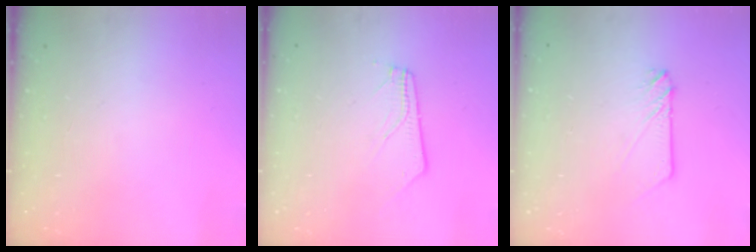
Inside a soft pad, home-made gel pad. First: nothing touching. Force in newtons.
{"total": 4.9, "press": 4.9, "slide": 0.7}
{"total": 2.9, "press": 2.9, "slide": 0.4}